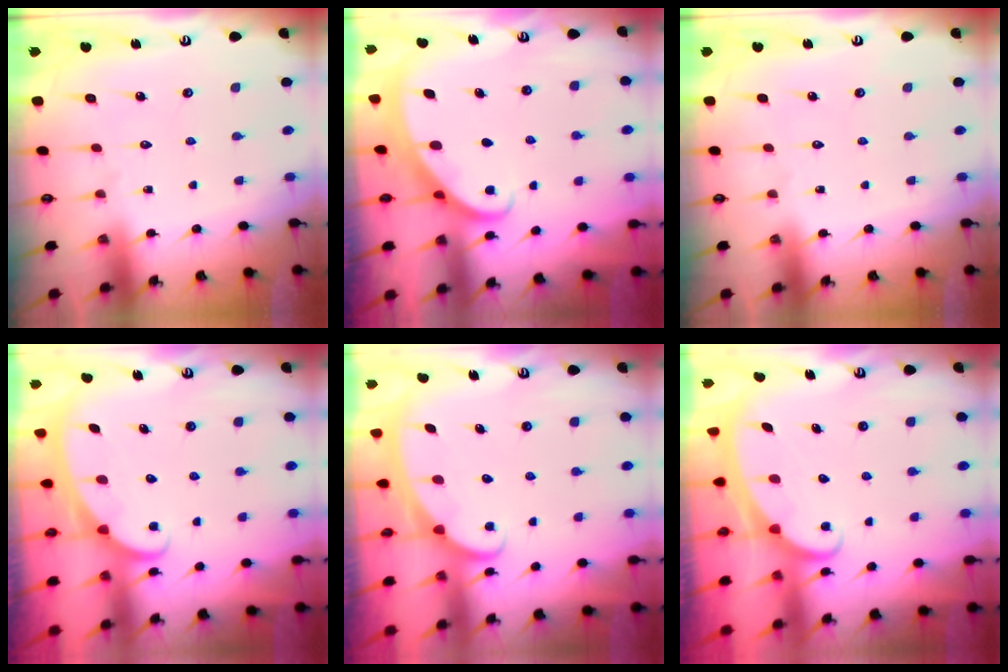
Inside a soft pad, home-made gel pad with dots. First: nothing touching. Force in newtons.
{"total": 2.3, "press": 2.3, "slide": 0.2}
{"total": 0.0}
{"total": 2.3, "press": 2.3, "slide": 0.4}
{"total": 2.4, "press": 2.4, "slide": 0.4}
{"total": 2.3, "press": 2.3, "slide": 0.4}